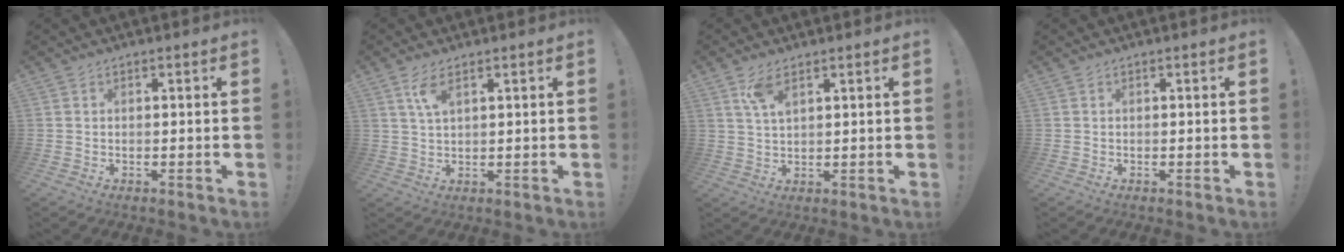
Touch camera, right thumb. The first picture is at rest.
{"total": 4.8, "force": [2.5, 1.6, 3.7], "torque": [-0.069, -0.005, 0.043]}
{"total": 5.9, "force": [3.3, 2.2, 4.3], "torque": [-0.080, -0.007, 0.059]}
{"total": 0.0}